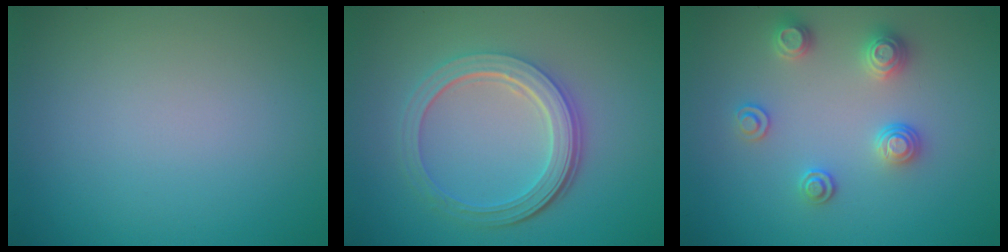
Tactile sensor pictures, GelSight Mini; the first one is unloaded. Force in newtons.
{"total": 5.1, "press": 3.7, "slide": 3.5}
{"total": 2.6, "press": 2.6, "slide": 0.2}